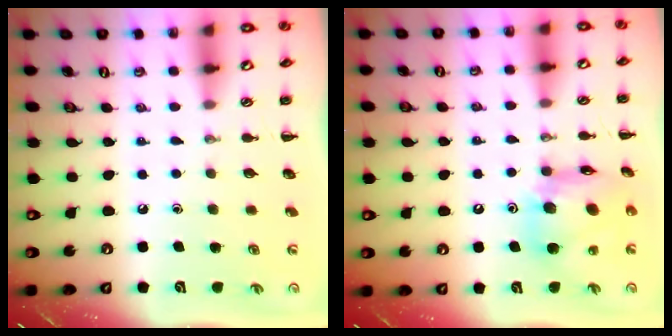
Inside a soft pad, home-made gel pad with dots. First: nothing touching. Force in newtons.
{"total": 13.9, "press": 13.3, "slide": 3.9}